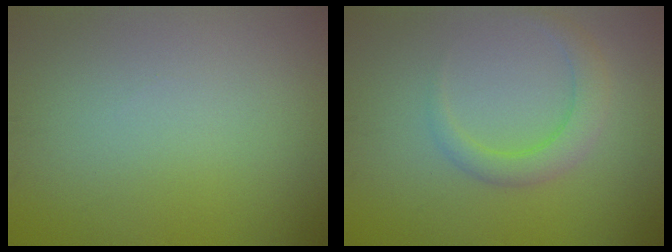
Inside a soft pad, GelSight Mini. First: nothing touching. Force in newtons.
{"total": 2.8, "press": 2.8, "slide": 0.1}